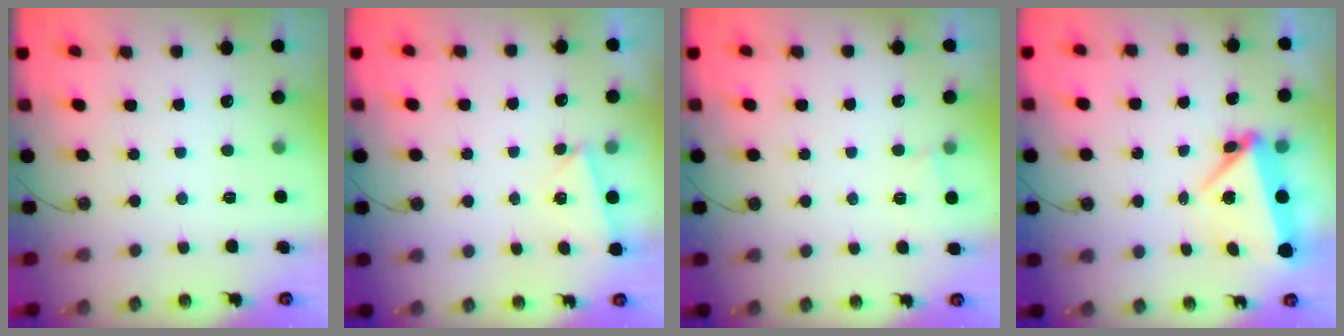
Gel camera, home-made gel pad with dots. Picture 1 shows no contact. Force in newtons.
{"total": 2.6, "press": 1.6, "slide": 2.0}
{"total": 1.7, "press": 1.6, "slide": 0.4}
{"total": 11.4, "press": 5.1, "slide": 10.2}